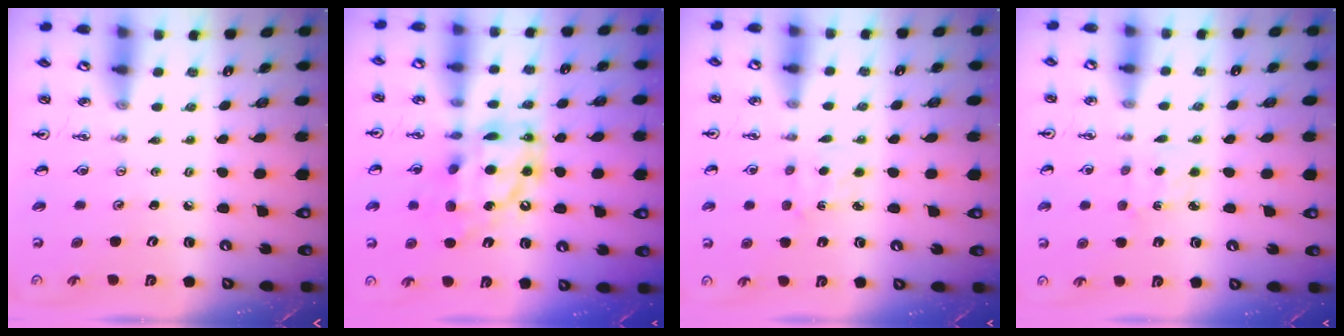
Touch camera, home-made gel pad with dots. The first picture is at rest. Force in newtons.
{"total": 15.4, "press": 15.3, "slide": 1.8}
{"total": 4.3, "press": 4.3, "slide": 0.3}
{"total": 2.7, "press": 2.6, "slide": 0.3}